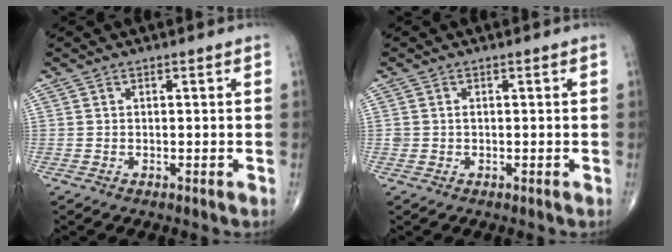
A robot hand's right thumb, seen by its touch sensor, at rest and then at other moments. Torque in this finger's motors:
{"motor_torque": [0.08, -0.23, 0.05, -0.12, -0.02]}